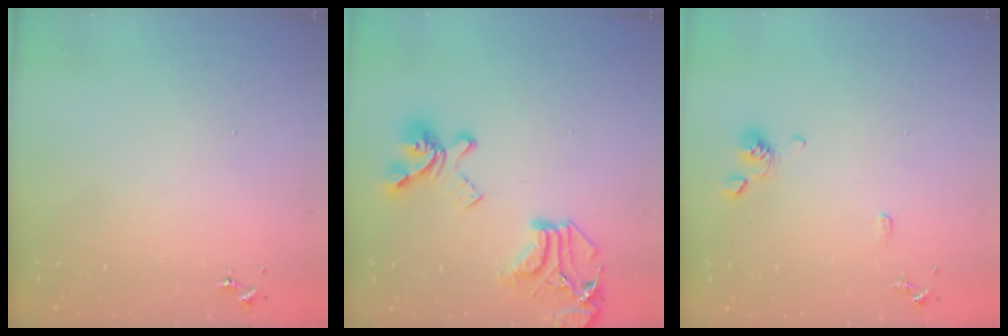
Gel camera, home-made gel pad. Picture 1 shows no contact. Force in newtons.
{"total": 21.7, "press": 21.6, "slide": 2.0}
{"total": 9.1, "press": 8.9, "slide": 1.9}